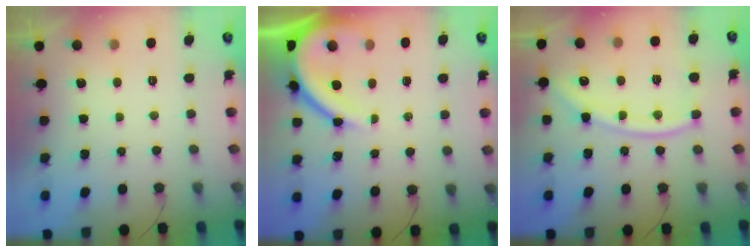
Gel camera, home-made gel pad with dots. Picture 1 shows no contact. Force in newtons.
{"total": 10.9, "press": 10.8, "slide": 1.3}
{"total": 11.8, "press": 11.8, "slide": 1.3}